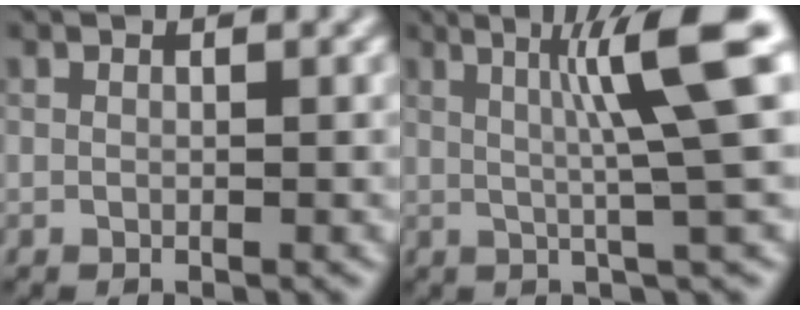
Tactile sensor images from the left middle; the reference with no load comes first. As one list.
[{"total": 8.1, "force": [2.0, 0.8, 7.8], "torque": [-0.112, 0.018, 0.031]}]